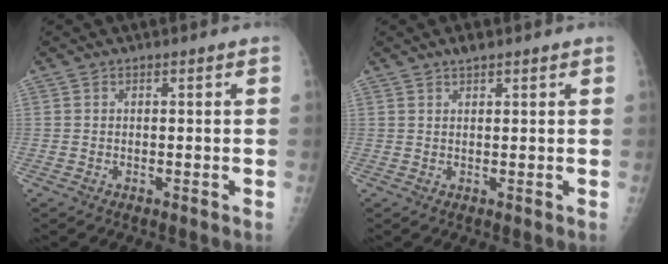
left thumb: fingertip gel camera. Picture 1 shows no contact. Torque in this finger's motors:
{"motor_torque": [0.31, -0.01, -0.04, -0.18, 0.05]}